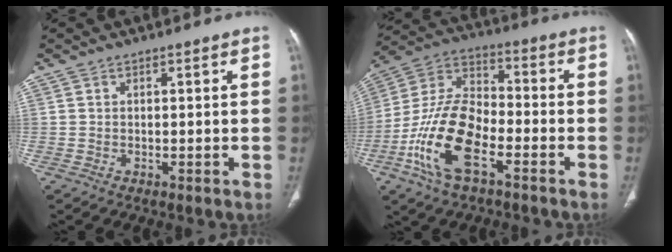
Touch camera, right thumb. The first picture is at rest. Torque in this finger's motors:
{"motor_torque": [0.66, 0.24, 1.65, -1.12, 0.30]}